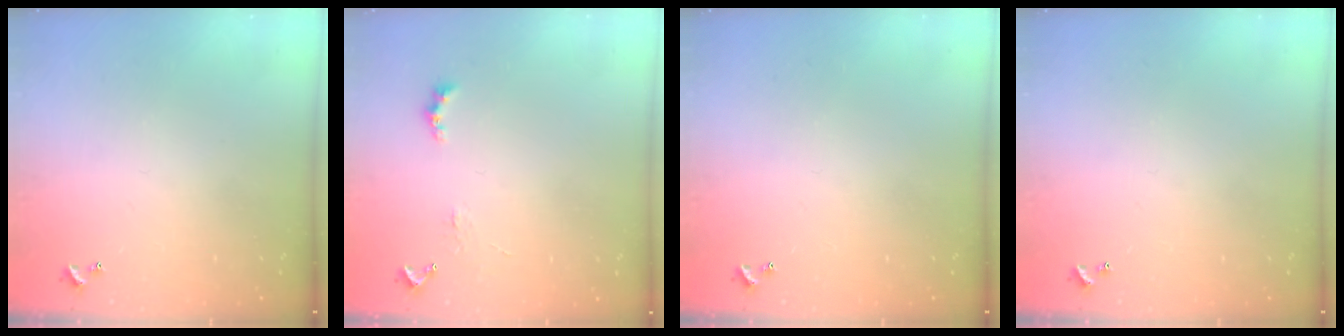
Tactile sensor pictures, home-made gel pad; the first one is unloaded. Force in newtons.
{"total": 2.0, "press": 1.9, "slide": 0.6}
{"total": 0.0}
{"total": 0.0}